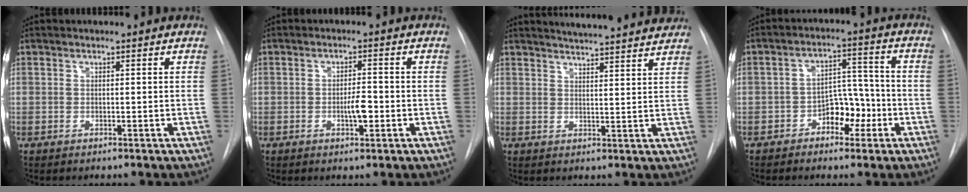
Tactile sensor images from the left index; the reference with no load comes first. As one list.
[{"total": 3.2, "force": [-1.1, 0.9, 2.8], "torque": [-0.046, -0.002, -0.017]}, {"total": 14.2, "force": [13.5, 0.7, 4.5], "torque": [-0.065, -0.010, 0.164]}, {"total": 6.5, "force": [-3.2, 3.7, 4.3], "torque": [-0.060, 0.022, -0.053]}]